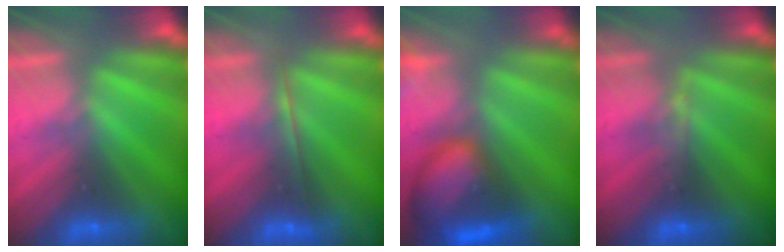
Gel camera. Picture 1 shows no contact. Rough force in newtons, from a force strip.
{"total": 1.8}
{"total": 9.6}
{"total": 2.9}